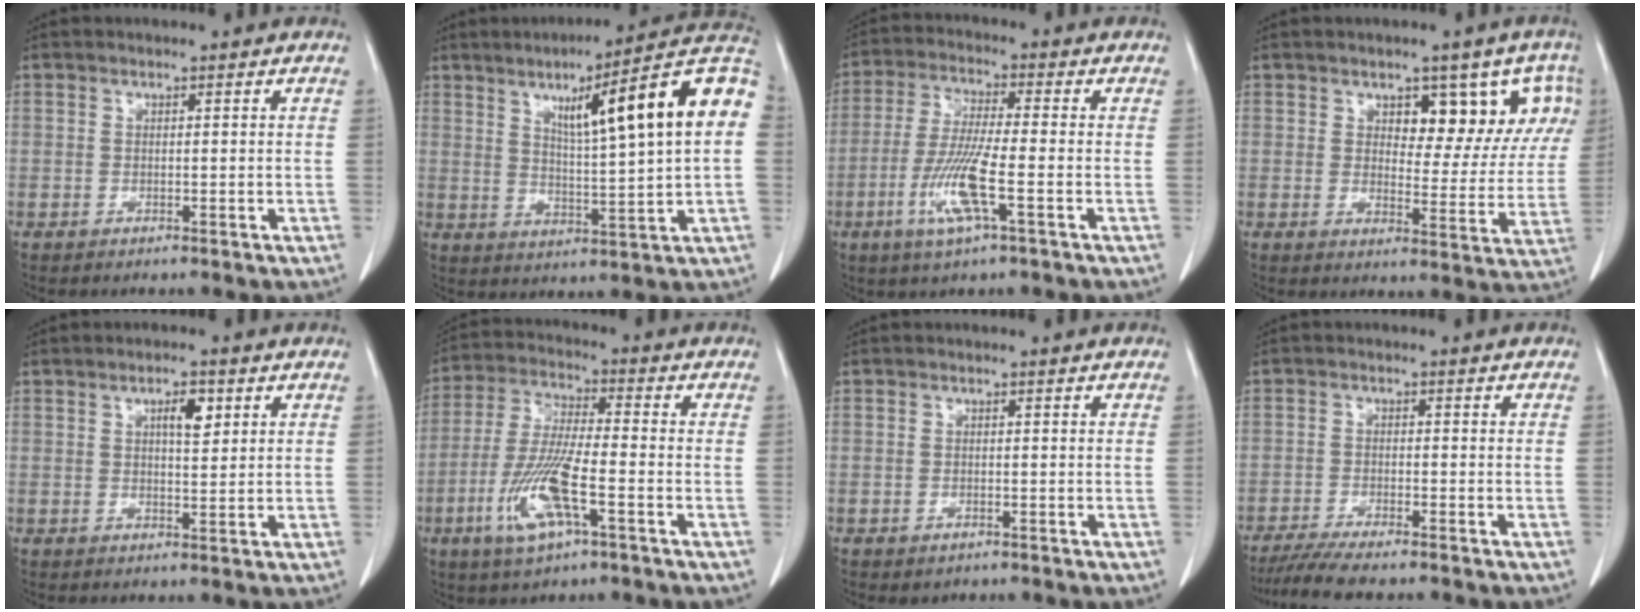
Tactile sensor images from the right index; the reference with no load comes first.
{"total": 18.3, "force": [5.1, 0.5, 17.5], "torque": [-0.242, 0.026, 0.066]}
{"total": 9.6, "force": [-3.4, 0.5, 9.0], "torque": [-0.185, -0.014, -0.069]}
{"total": 9.2, "force": [4.5, 4.7, 6.5], "torque": [-0.056, 0.012, 0.061]}
{"total": 3.6, "force": [1.5, 1.1, 3.1], "torque": [-0.051, 0.000, 0.024]}
{"total": 11.5, "force": [-4.5, 2.0, 10.4], "torque": [-0.219, -0.014, -0.084]}
{"total": 1.1, "force": [-0.6, 0.7, 0.6], "torque": [-0.015, -0.001, 0.001]}
{"total": 8.0, "force": [-6.7, 0.7, 4.2], "torque": [-0.065, -0.018, -0.110]}